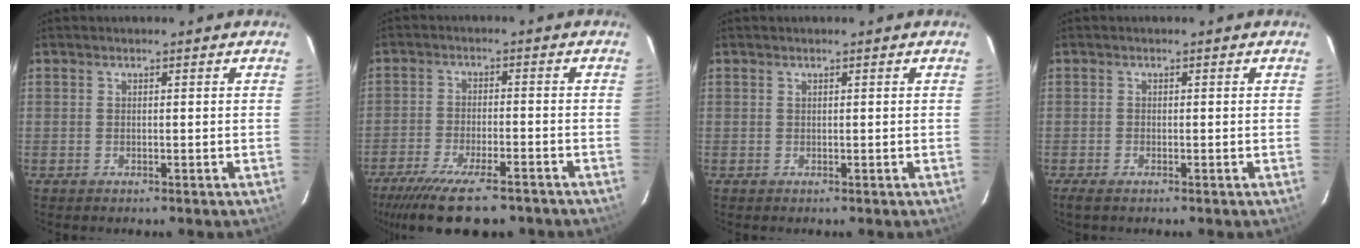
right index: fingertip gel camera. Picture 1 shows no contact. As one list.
[{"total": 13.9, "force": [-10.9, 3.3, 8.0], "torque": [-0.171, -0.039, -0.177]}, {"total": 0.0}, {"total": 1.4, "force": [-1.1, 0.4, 0.9], "torque": [-0.021, -0.003, -0.021]}]